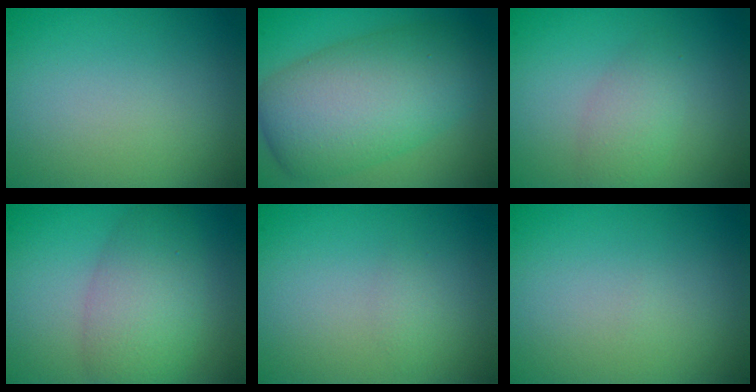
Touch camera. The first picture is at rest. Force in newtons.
{"total": 9.6, "press": 9.6, "slide": 0.4}
{"total": 2.3, "press": 2.3, "slide": 0.1}
{"total": 6.4, "press": 6.4, "slide": 0.1}
{"total": 0.8, "press": 0.7, "slide": 0.1}
{"total": 0.0}